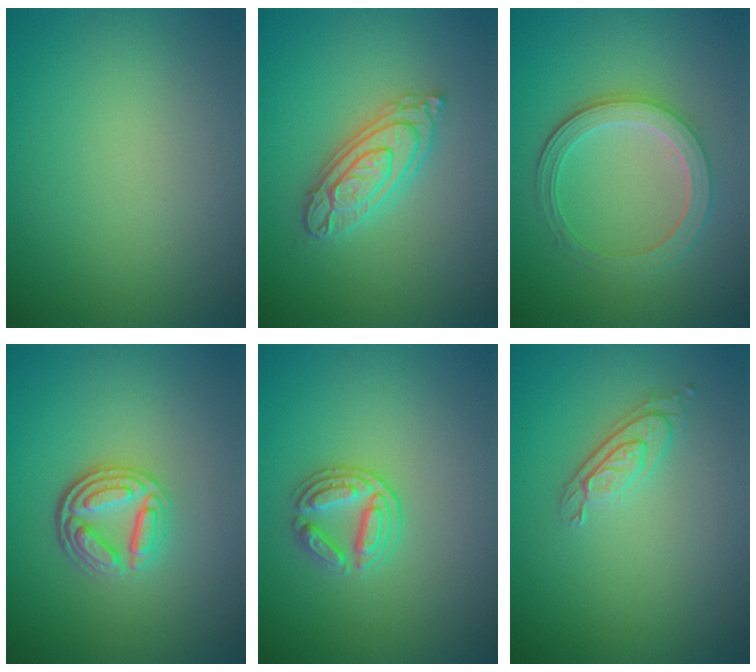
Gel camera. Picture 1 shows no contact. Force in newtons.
{"total": 4.3, "press": 4.2, "slide": 0.8}
{"total": 3.9, "press": 3.4, "slide": 1.9}
{"total": 4.5, "press": 3.4, "slide": 2.9}
{"total": 2.9, "press": 2.7, "slide": 1.0}
{"total": 2.9, "press": 2.0, "slide": 2.0}